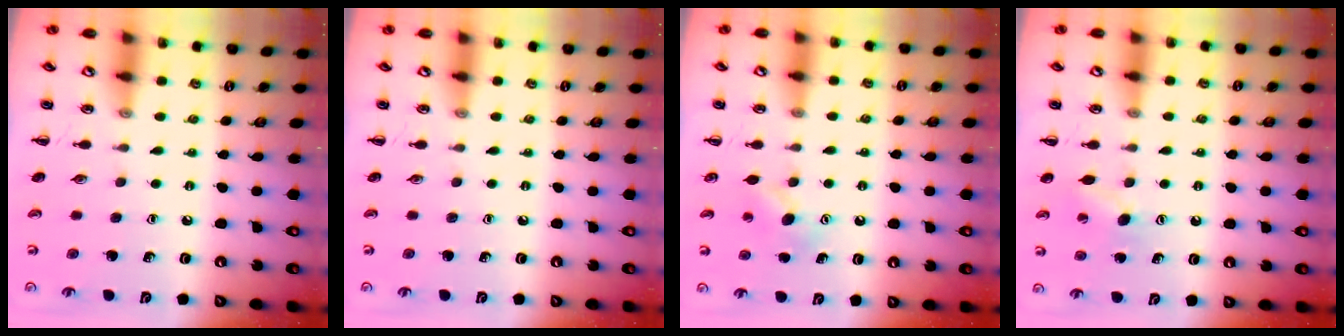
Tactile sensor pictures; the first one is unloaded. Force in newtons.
{"total": 0.0}
{"total": 5.1, "press": 4.9, "slide": 1.4}
{"total": 6.1, "press": 5.9, "slide": 1.2}